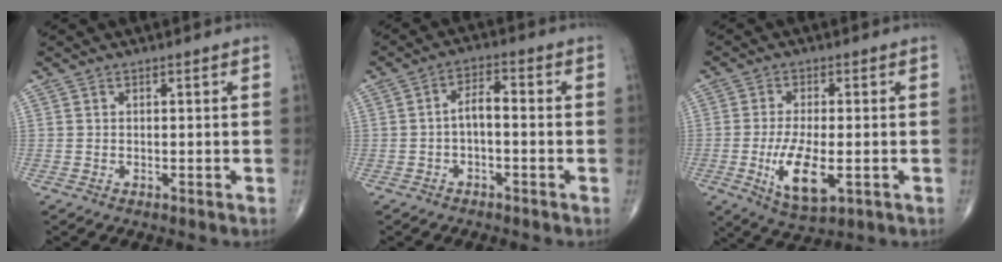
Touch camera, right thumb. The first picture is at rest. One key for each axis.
{"total": 4.2, "fx": -0.9, "fy": 1.9, "fz": 3.6, "tx": -0.058, "ty": 0.023, "tz": -0.021}
{"total": 9.8, "fx": -2.4, "fy": 3.8, "fz": 8.8, "tx": -0.163, "ty": -0.016, "tz": -0.037}